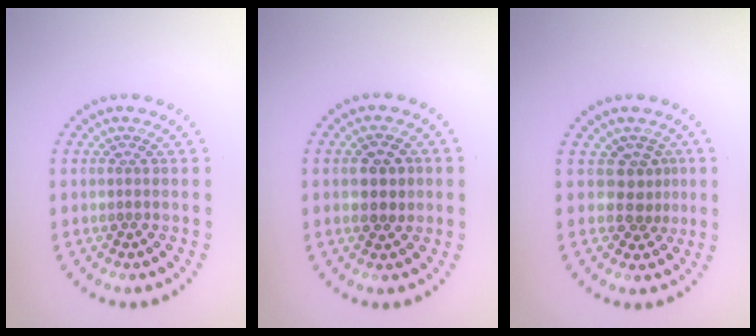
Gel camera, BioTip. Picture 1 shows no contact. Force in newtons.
{"total": 2.6, "press": 2.6, "slide": 0.1}
{"total": 2.3, "press": 1.5, "slide": 1.7}